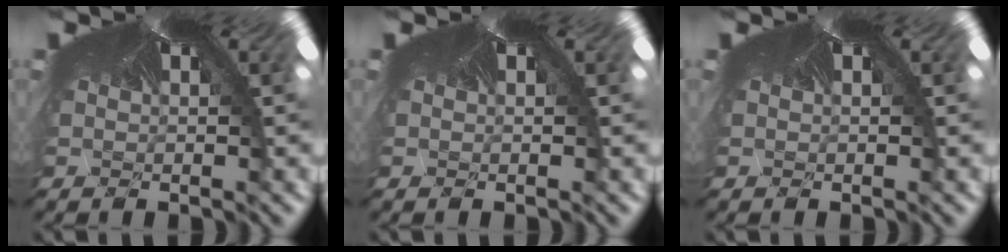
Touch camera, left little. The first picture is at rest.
{"total": 0.0}
{"total": 0.0}